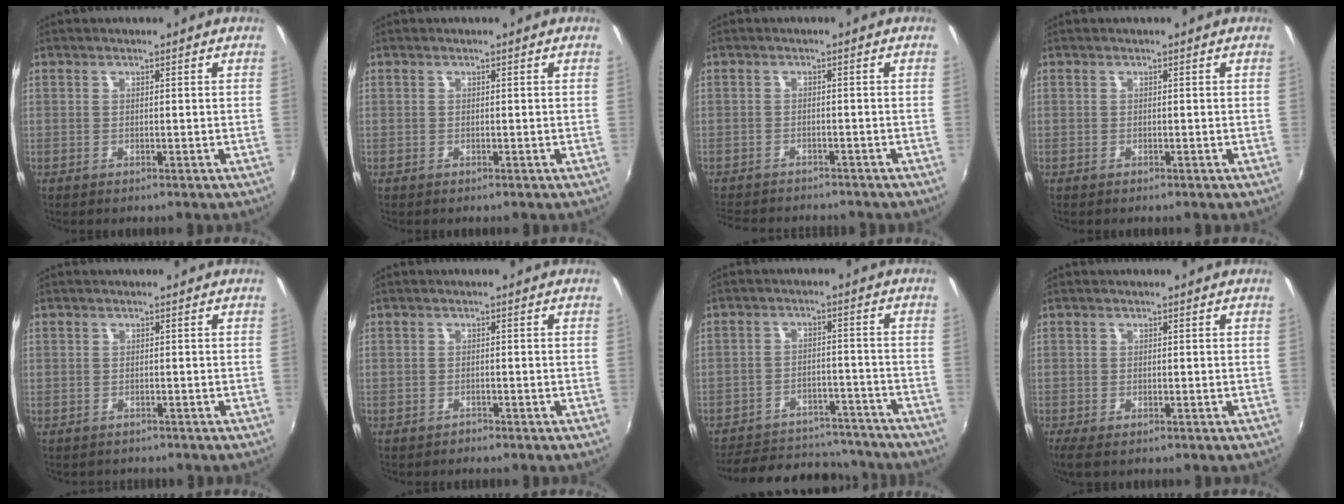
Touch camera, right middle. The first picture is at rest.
{"total": 0.0}
{"total": 8.5, "force": [-7.7, 2.4, 2.7], "torque": [-0.071, -0.015, -0.117]}
{"total": 0.0}
{"total": 1.2, "force": [-0.8, 0.8, -0.2], "torque": [0.000, 0.003, -0.012]}
{"total": 0.9, "force": [-0.9, 0.2, -0.1], "torque": [0.000, 0.000, -0.015]}
{"total": 19.0, "force": [-16.6, 6.6, 6.3], "torque": [-0.136, 0.027, -0.208]}
{"total": 2.9, "force": [-1.9, 0.8, 2.1], "torque": [-0.041, -0.013, -0.030]}